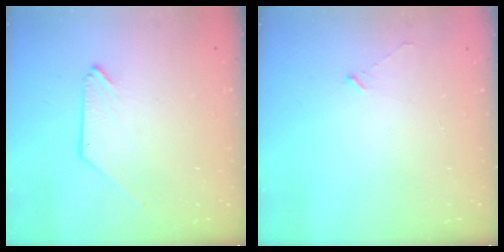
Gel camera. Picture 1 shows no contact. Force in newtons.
{"total": 2.4, "press": 2.4, "slide": 0.2}